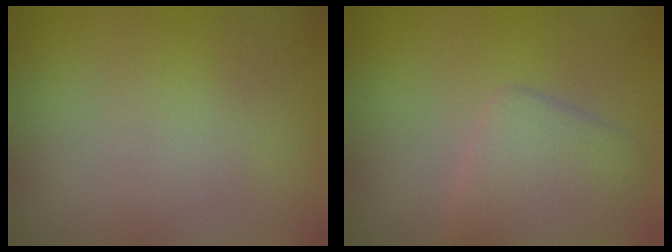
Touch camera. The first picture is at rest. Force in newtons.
{"total": 3.6, "press": 3.6, "slide": 0.1}